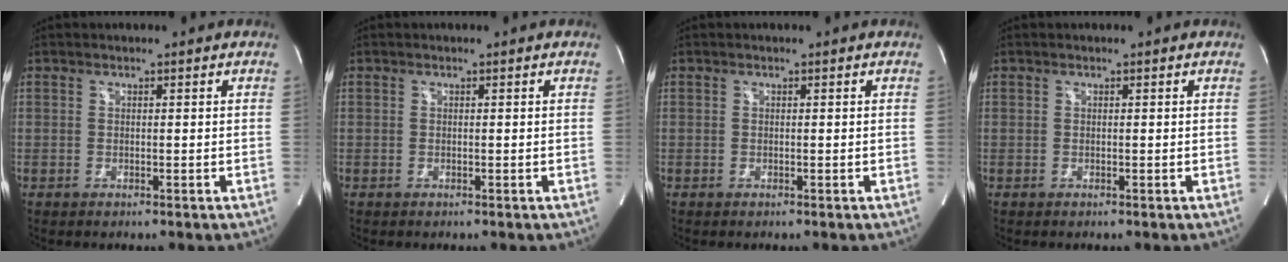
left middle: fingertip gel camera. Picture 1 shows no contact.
{"total": 0.0}
{"total": 0.0}
{"total": 0.0}